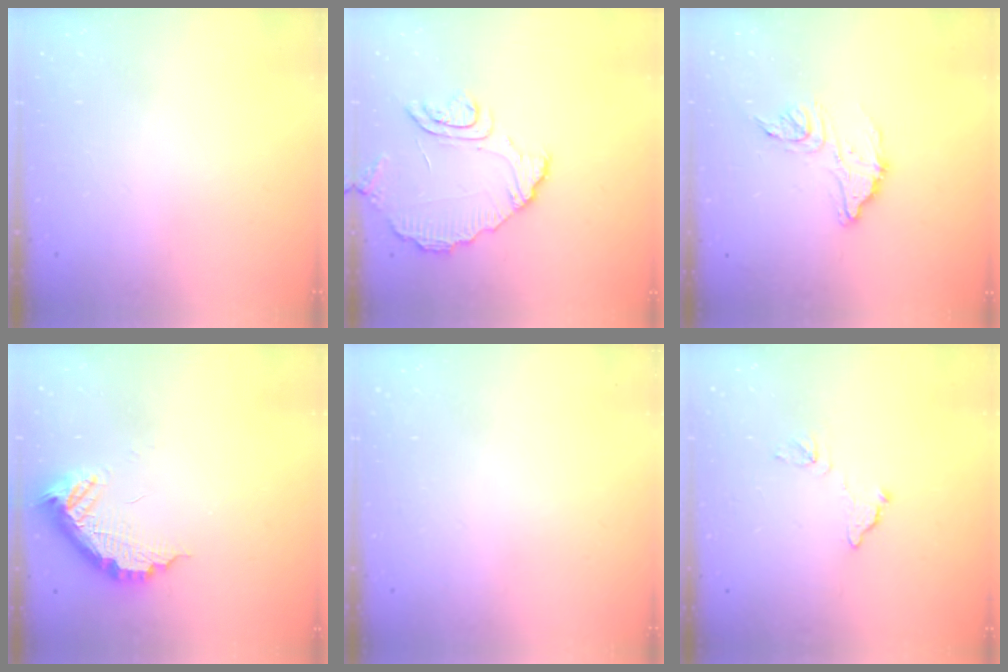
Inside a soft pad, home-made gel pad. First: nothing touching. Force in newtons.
{"total": 9.0, "press": 9.0, "slide": 1.1}
{"total": 11.5, "press": 11.5, "slide": 0.8}
{"total": 12.1, "press": 12.1, "slide": 0.6}
{"total": 0.0}
{"total": 7.7, "press": 7.7, "slide": 0.4}